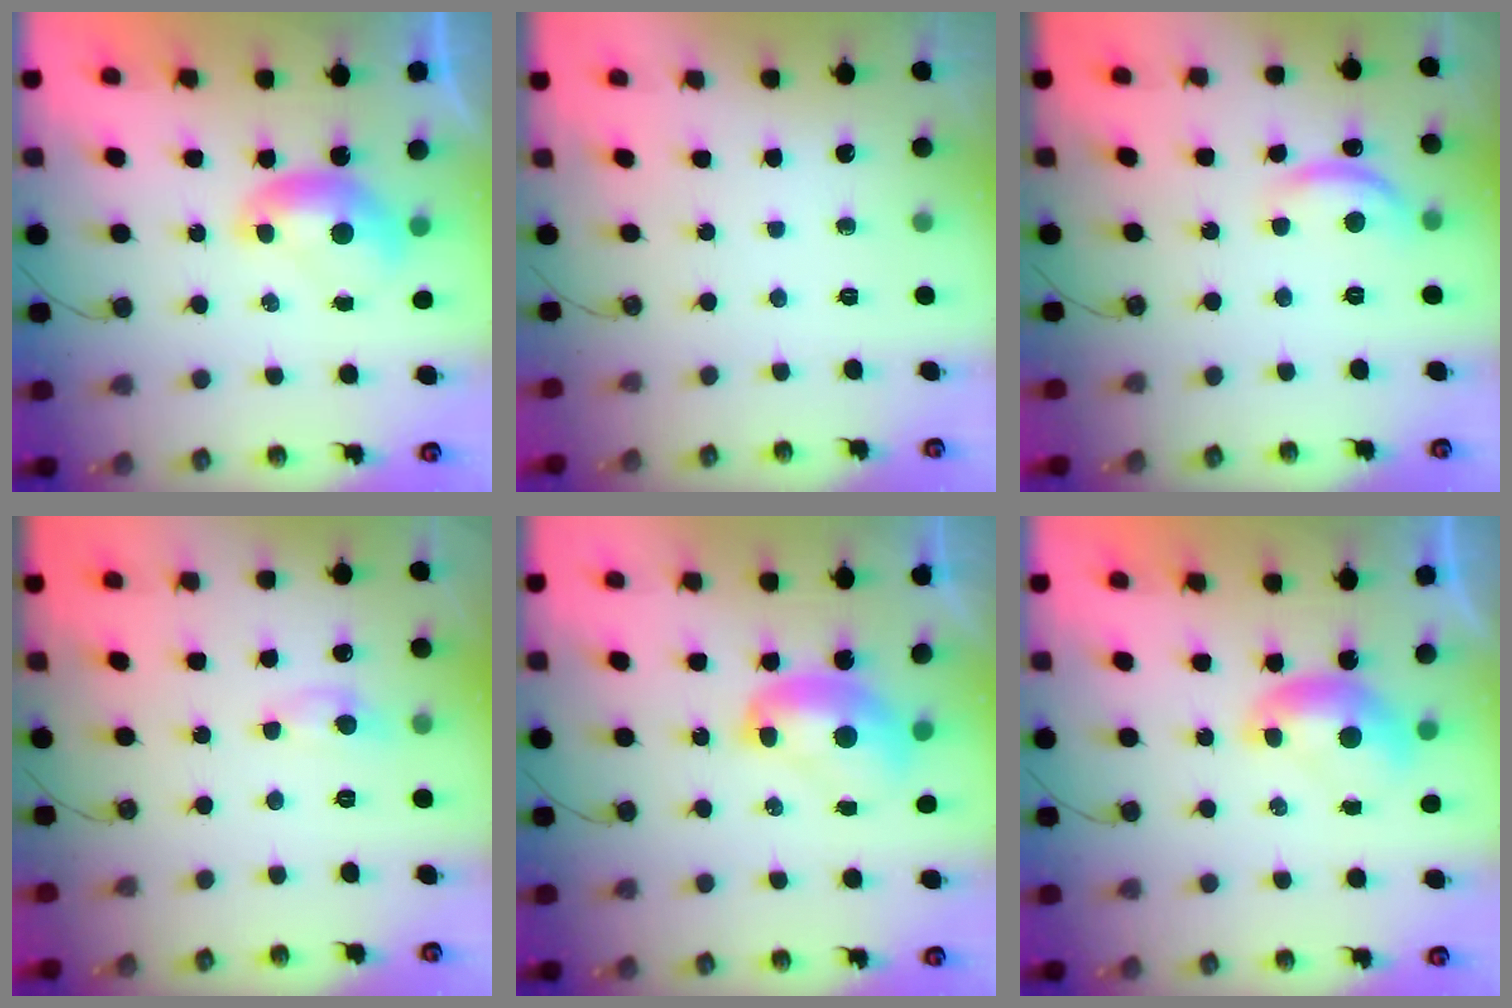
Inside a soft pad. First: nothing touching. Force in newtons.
{"total": 0.0}
{"total": 4.4, "press": 4.3, "slide": 0.7}
{"total": 1.9, "press": 1.8, "slide": 0.6}
{"total": 2.4, "press": 2.3, "slide": 0.3}
{"total": 0.0}